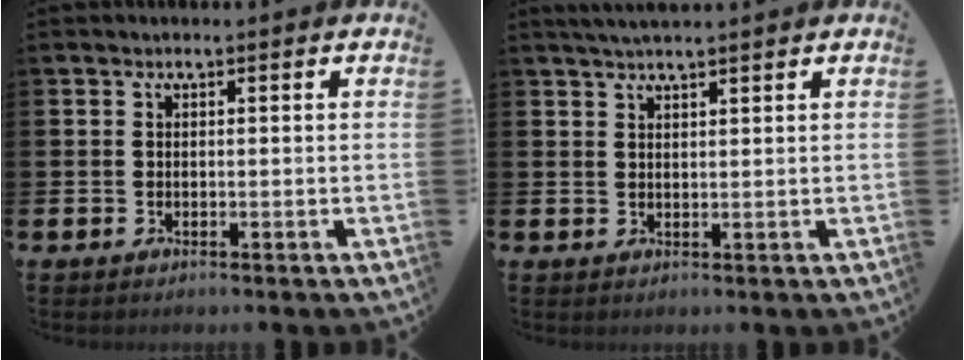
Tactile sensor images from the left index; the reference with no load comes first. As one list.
[{"total": 2.5, "force": [2.4, 0.2, 0.9], "torque": [-0.019, -0.005, 0.042]}]